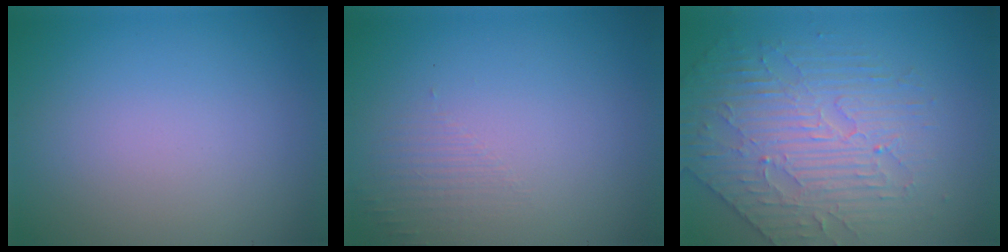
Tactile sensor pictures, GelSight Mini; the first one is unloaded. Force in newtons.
{"total": 1.3, "press": 0.1, "slide": 1.3}
{"total": 4.1, "press": 4.1, "slide": 0.1}